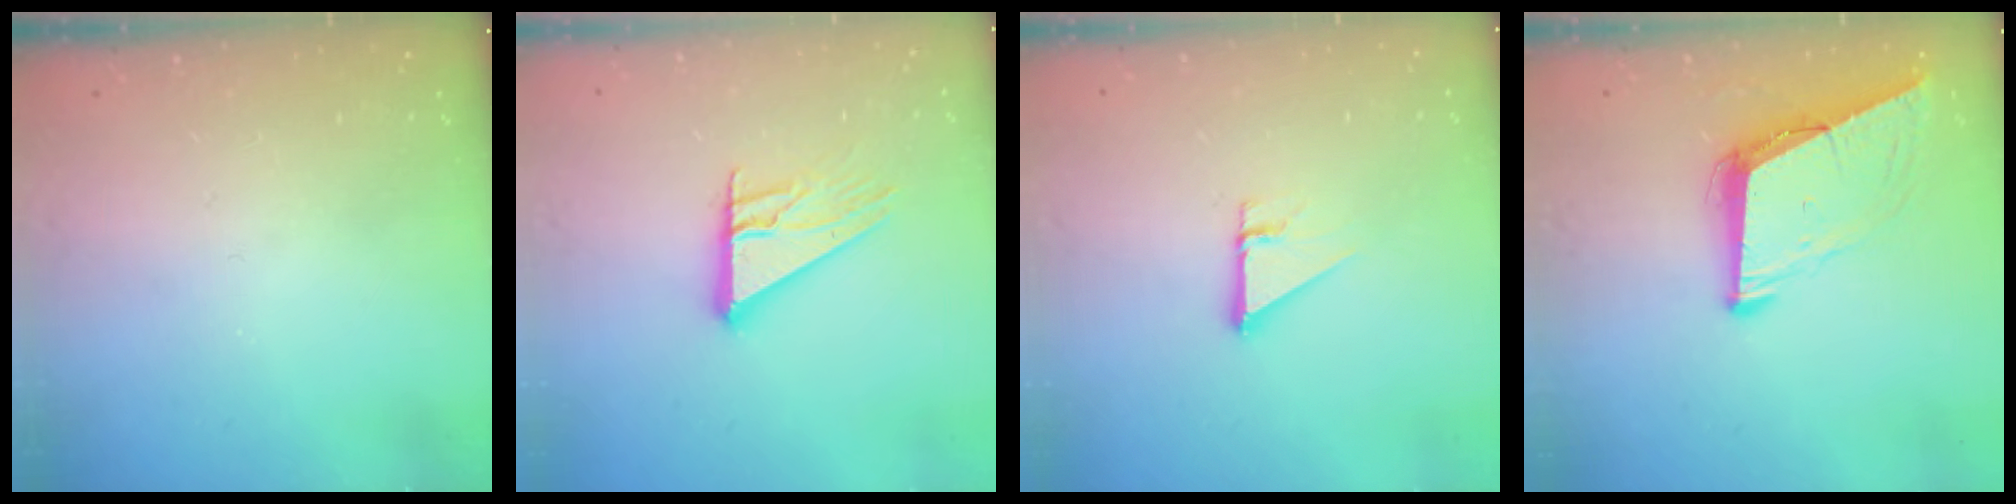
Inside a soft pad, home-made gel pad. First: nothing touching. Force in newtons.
{"total": 12.9, "press": 12.9, "slide": 1.2}
{"total": 2.7, "press": 2.7, "slide": 0.2}
{"total": 9.1, "press": 8.2, "slide": 3.8}